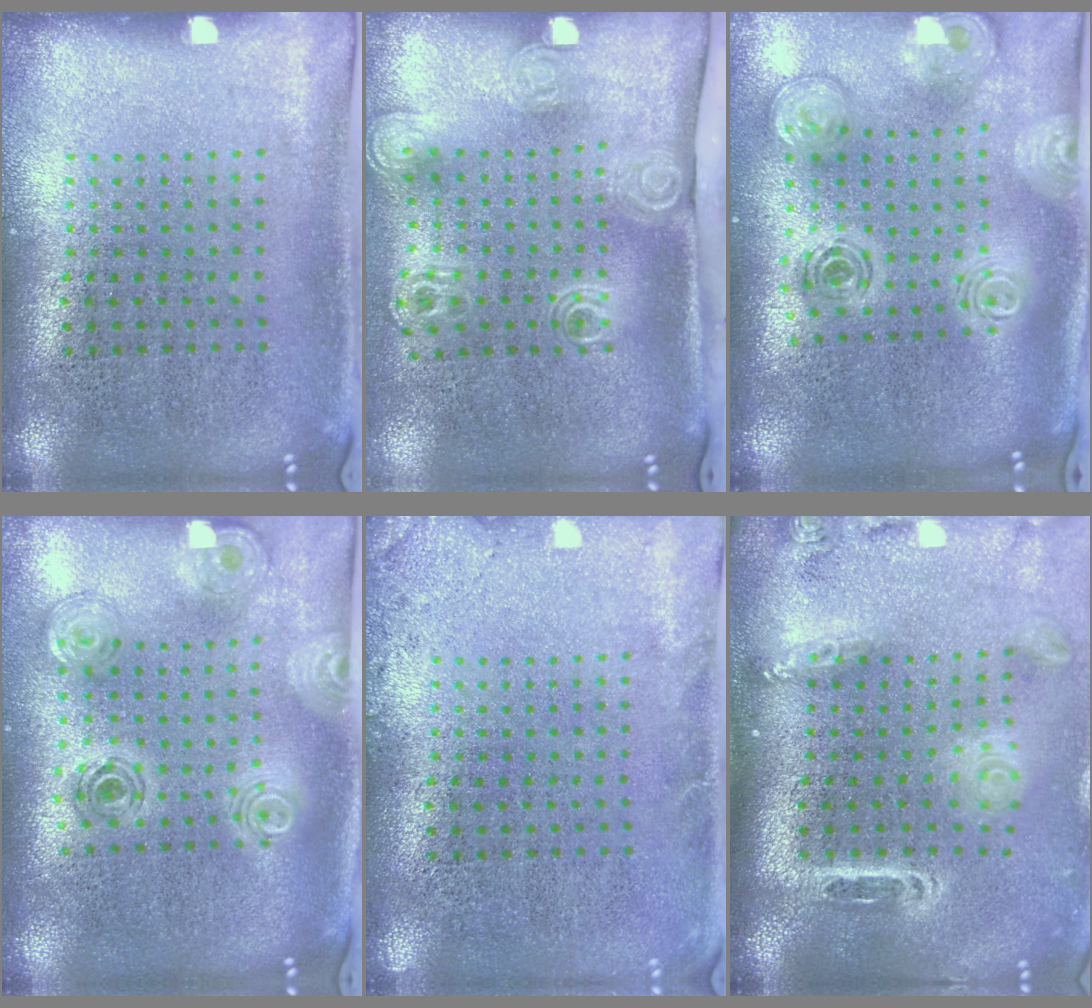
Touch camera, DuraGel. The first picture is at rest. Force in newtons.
{"total": 2.2, "press": 1.6, "slide": 1.6}
{"total": 2.1, "press": 1.7, "slide": 1.2}
{"total": 1.3, "press": 1.2, "slide": 0.5}
{"total": 1.4, "press": 1.4, "slide": 0.3}
{"total": 2.6, "press": 1.9, "slide": 1.8}